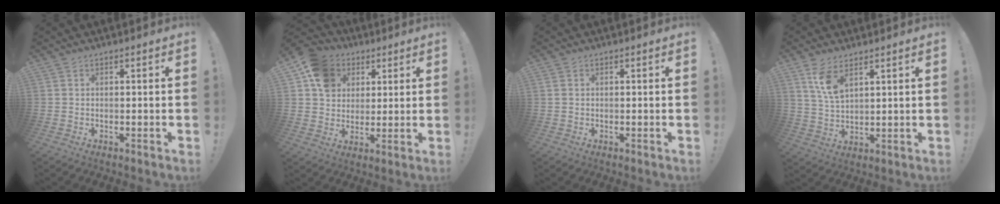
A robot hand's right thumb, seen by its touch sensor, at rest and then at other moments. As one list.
[{"total": 12.0, "force": [4.7, 10.0, 4.9], "torque": [-0.062, -0.017, 0.093]}, {"total": 0.9, "force": [0.2, 0.8, 0.5], "torque": [-0.009, 0.004, 0.005]}, {"total": 8.2, "force": [4.8, 3.7, 5.4], "torque": [-0.098, -0.024, 0.086]}]